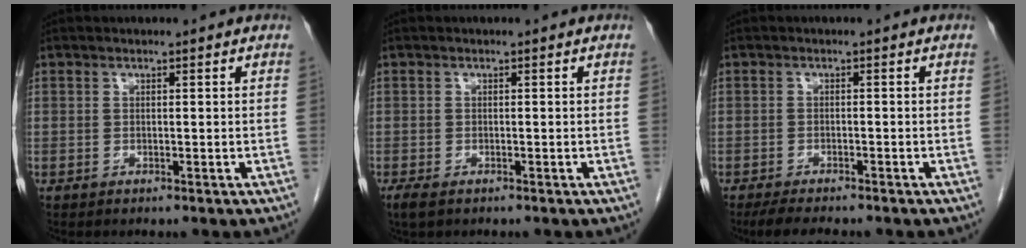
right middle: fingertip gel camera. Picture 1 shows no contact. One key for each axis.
{"total": 2.0, "fx": -1.3, "fy": 0.8, "fz": 1.3, "tx": -0.030, "ty": -0.006, "tz": -0.019}
{"total": 4.6, "fx": -3.9, "fy": 0.5, "fz": 2.3, "tx": -0.043, "ty": -0.014, "tz": -0.061}